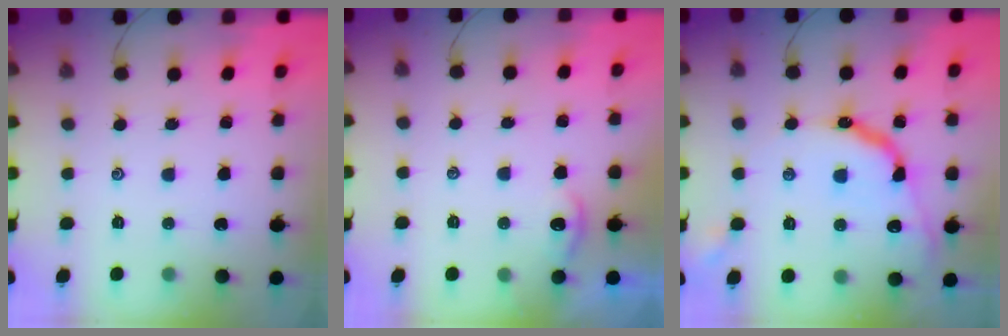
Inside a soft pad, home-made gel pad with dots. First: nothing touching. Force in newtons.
{"total": 1.5, "press": 1.5, "slide": 0.2}
{"total": 12.5, "press": 12.4, "slide": 1.3}